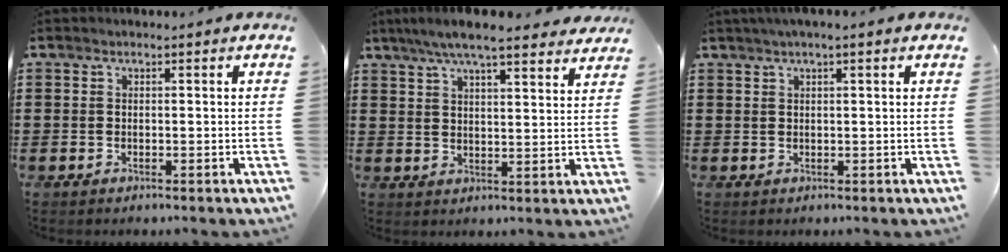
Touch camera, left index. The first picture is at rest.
{"total": 7.0, "force": [6.1, 0.7, 3.5], "torque": [-0.084, -0.015, 0.109]}
{"total": 1.6, "force": [0.9, 0.0, 1.3], "torque": [-0.026, 0.000, 0.016]}